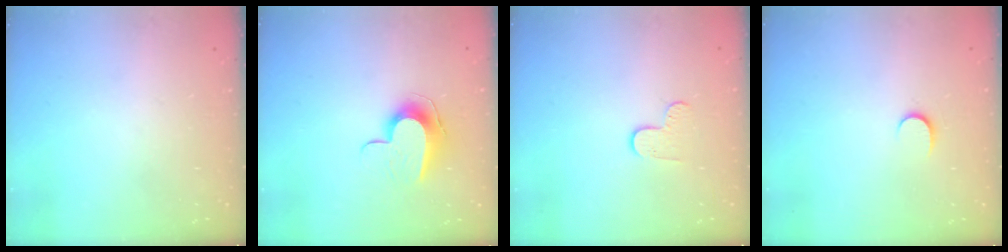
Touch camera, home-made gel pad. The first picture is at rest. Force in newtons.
{"total": 9.6, "press": 9.6, "slide": 0.1}
{"total": 6.4, "press": 6.4, "slide": 0.5}
{"total": 3.8, "press": 3.8, "slide": 0.4}